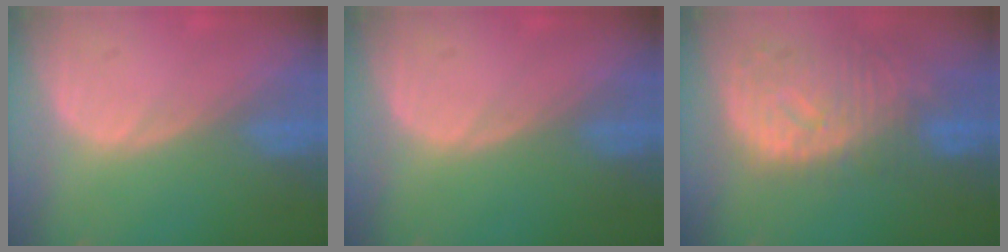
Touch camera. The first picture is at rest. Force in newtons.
{"total": 0.0}
{"total": 11.3, "press": 9.9, "slide": 5.5}